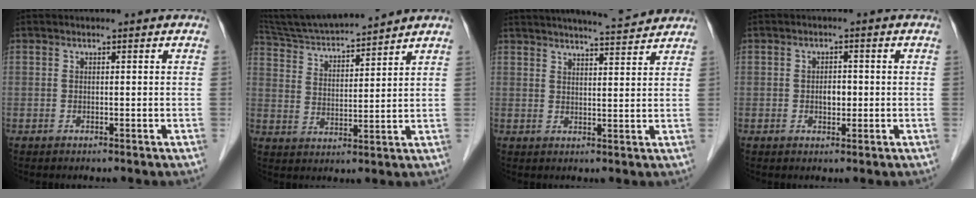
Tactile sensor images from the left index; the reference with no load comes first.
{"total": 13.5, "force": [12.5, 0.3, 5.1], "torque": [-0.097, 0.011, 0.216]}
{"total": 9.4, "force": [8.9, 0.3, 3.2], "torque": [-0.052, 0.012, 0.118]}
{"total": 2.4, "force": [-0.4, 1.4, 1.9], "torque": [-0.030, 0.004, -0.004]}